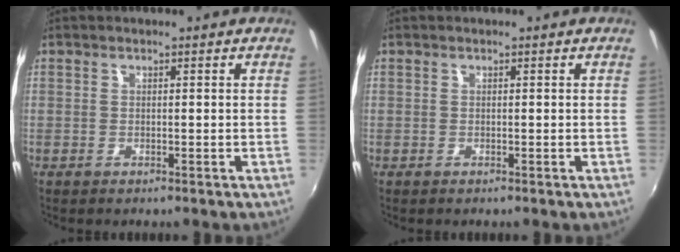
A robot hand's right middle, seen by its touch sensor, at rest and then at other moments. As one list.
[{"total": 0.0}]